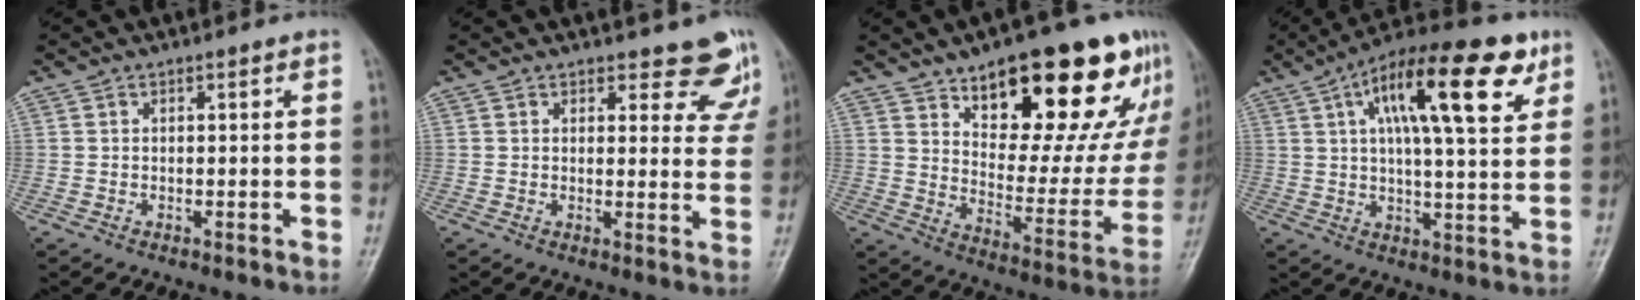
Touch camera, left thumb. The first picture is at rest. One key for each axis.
{"total": 6.8, "fx": 5.9, "fy": 3.0, "fz": 1.7, "tx": 0.025, "ty": -0.038, "tz": 0.052}
{"total": 26.4, "fx": 15.7, "fy": 10.9, "fz": 18.3, "tx": -0.195, "ty": -0.057, "tz": 0.232}
{"total": 19.0, "fx": 8.0, "fy": 6.3, "fz": 16.1, "tx": -0.233, "ty": -0.002, "tz": 0.118}